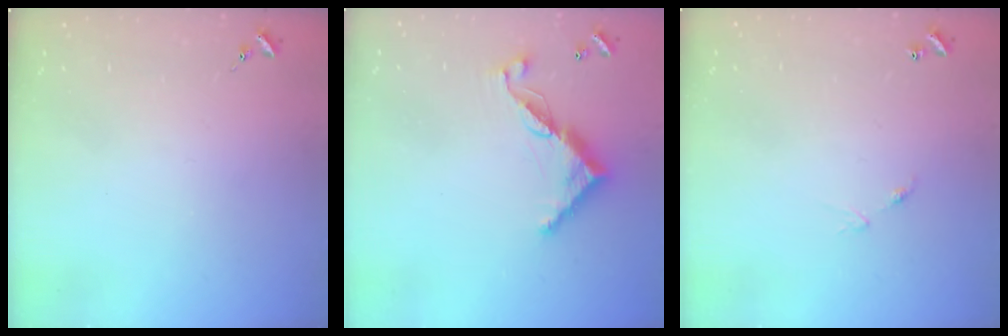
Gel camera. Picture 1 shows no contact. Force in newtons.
{"total": 11.0, "press": 11.0, "slide": 0.4}
{"total": 5.6, "press": 5.5, "slide": 0.6}